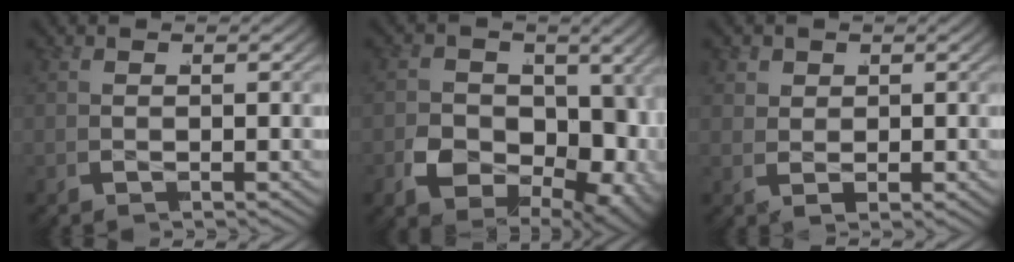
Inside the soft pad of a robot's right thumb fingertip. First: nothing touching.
{"total": 14.8, "force": [-1.8, 11.1, 9.6], "torque": [-0.190, -0.045, -0.015]}
{"total": 1.9, "force": [1.0, 1.5, 0.6], "torque": [-0.017, -0.010, 0.022]}